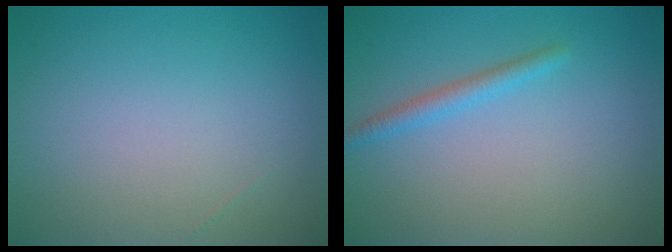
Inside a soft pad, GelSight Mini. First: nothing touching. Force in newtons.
{"total": 1.6, "press": 1.6, "slide": 0.1}